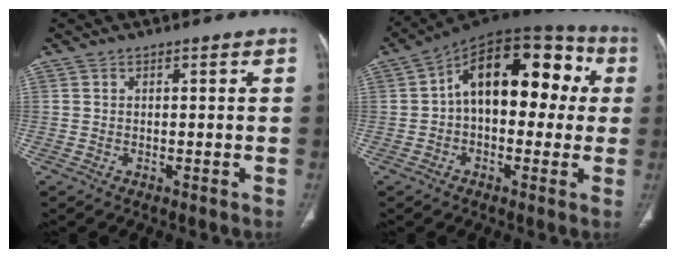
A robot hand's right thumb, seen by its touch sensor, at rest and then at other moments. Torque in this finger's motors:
{"motor_torque": [-0.44, 1.45, 0.91, 0.60, 0.25]}